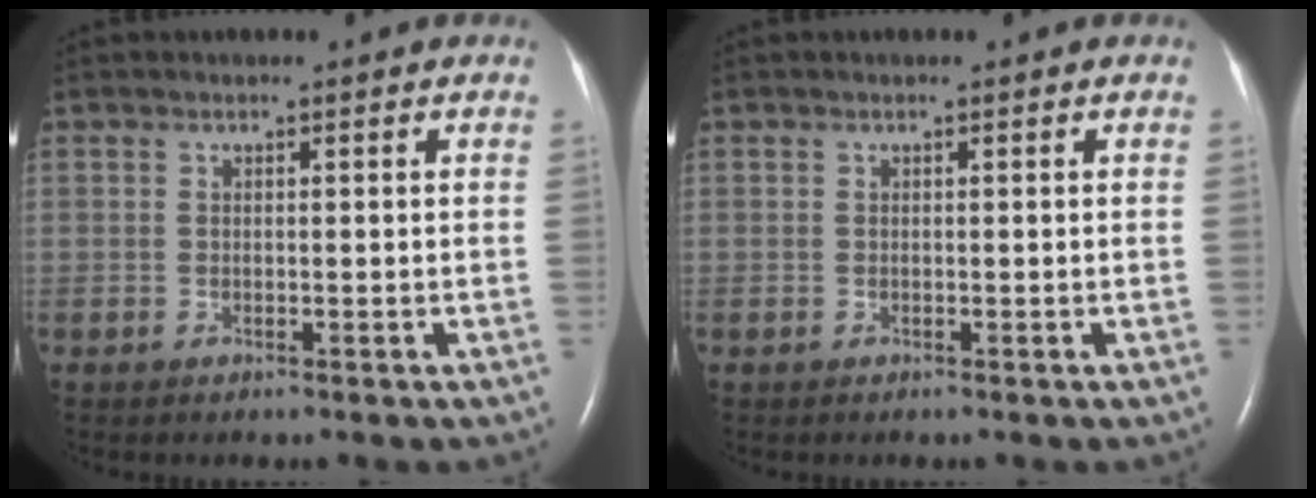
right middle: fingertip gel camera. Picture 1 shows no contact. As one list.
[{"total": 0.0}]